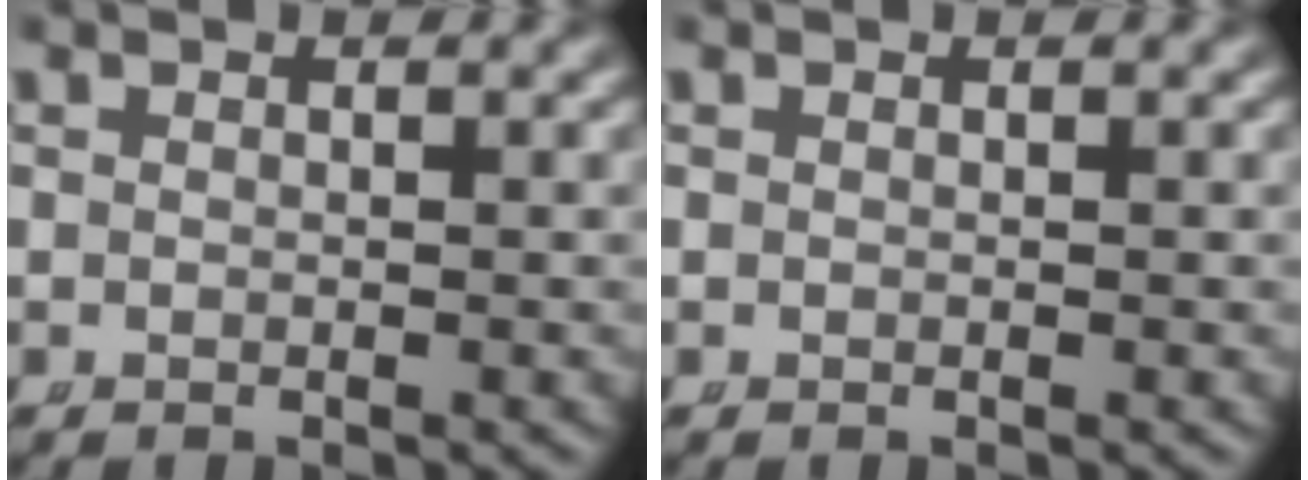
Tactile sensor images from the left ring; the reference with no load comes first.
{"total": 0.0}